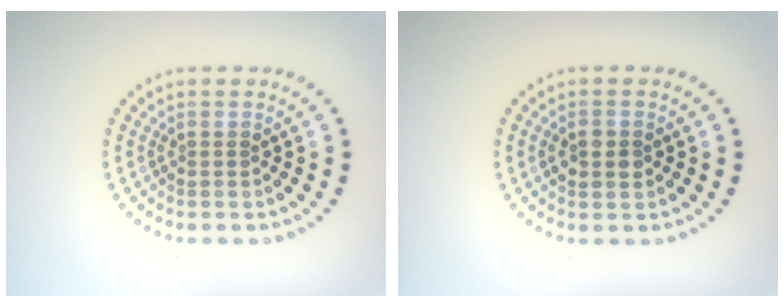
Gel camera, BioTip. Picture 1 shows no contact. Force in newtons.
{"total": 2.5, "press": 2.5, "slide": 0.1}